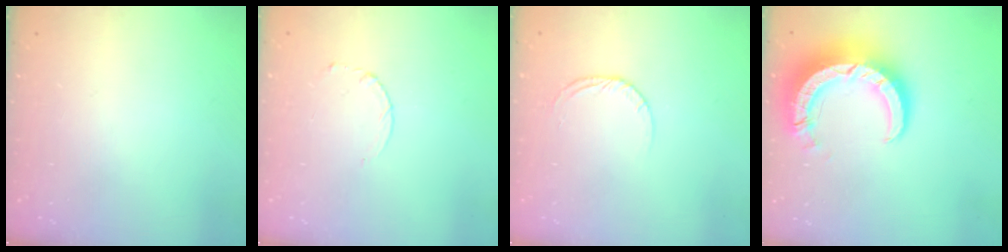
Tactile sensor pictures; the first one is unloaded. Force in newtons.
{"total": 2.5, "press": 2.5, "slide": 0.3}
{"total": 3.2, "press": 3.2, "slide": 0.3}
{"total": 11.5, "press": 11.5, "slide": 1.1}